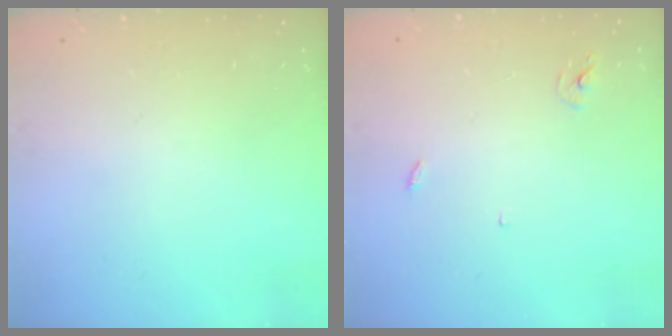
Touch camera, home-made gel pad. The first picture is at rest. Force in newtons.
{"total": 2.4, "press": 2.4, "slide": 0.2}